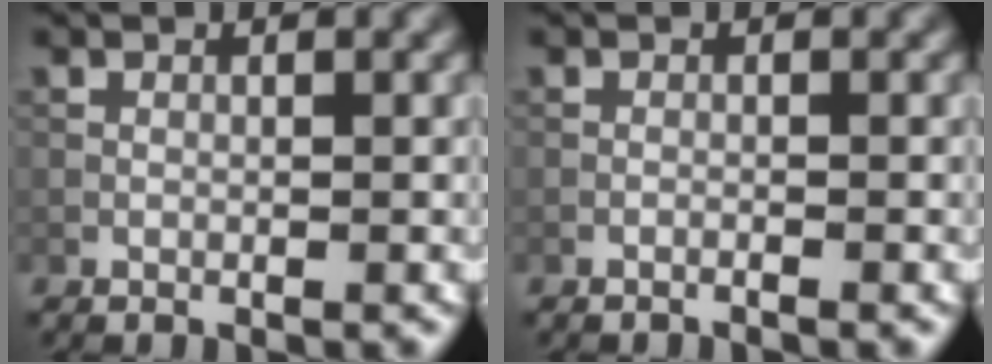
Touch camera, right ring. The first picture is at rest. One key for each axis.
{"total": 0.6, "fx": -0.5, "fy": 0.0, "fz": 0.2, "tx": -0.001, "ty": 0.002, "tz": -0.012}